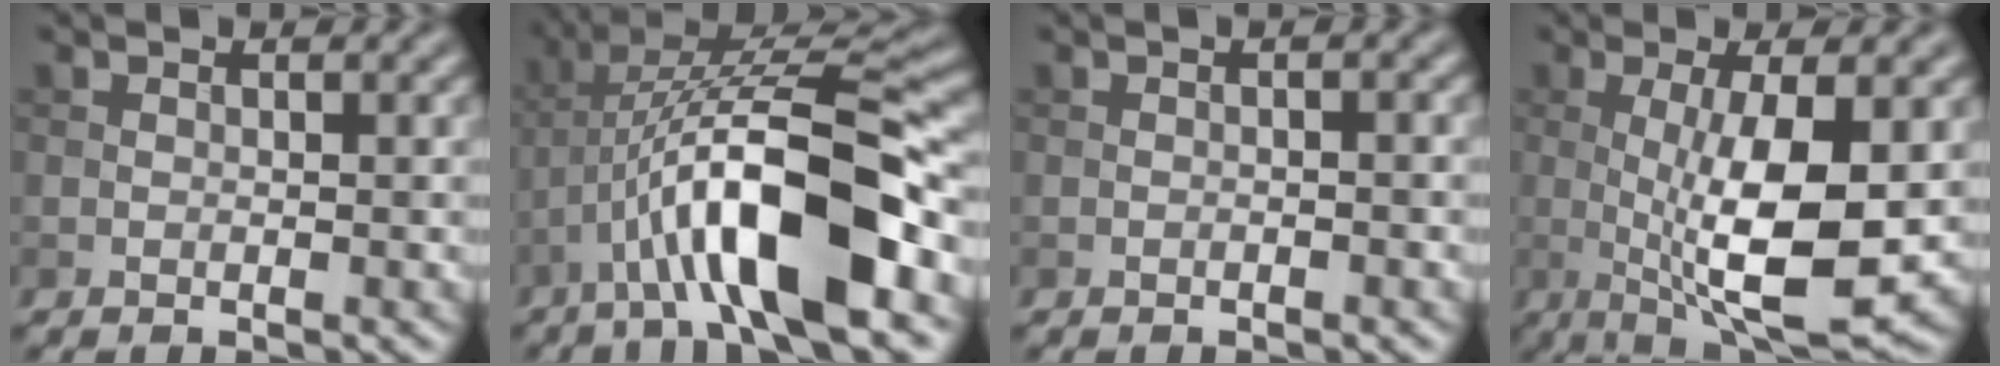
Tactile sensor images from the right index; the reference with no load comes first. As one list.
[{"total": 11.7, "force": [-4.2, 3.1, 10.4], "torque": [-0.185, 0.017, -0.072]}, {"total": 0.8, "force": [-0.2, 0.1, 0.7], "torque": [-0.015, -0.002, -0.009]}, {"total": 9.2, "force": [-0.2, 2.3, 8.9], "torque": [-0.144, -0.014, 0.003]}]